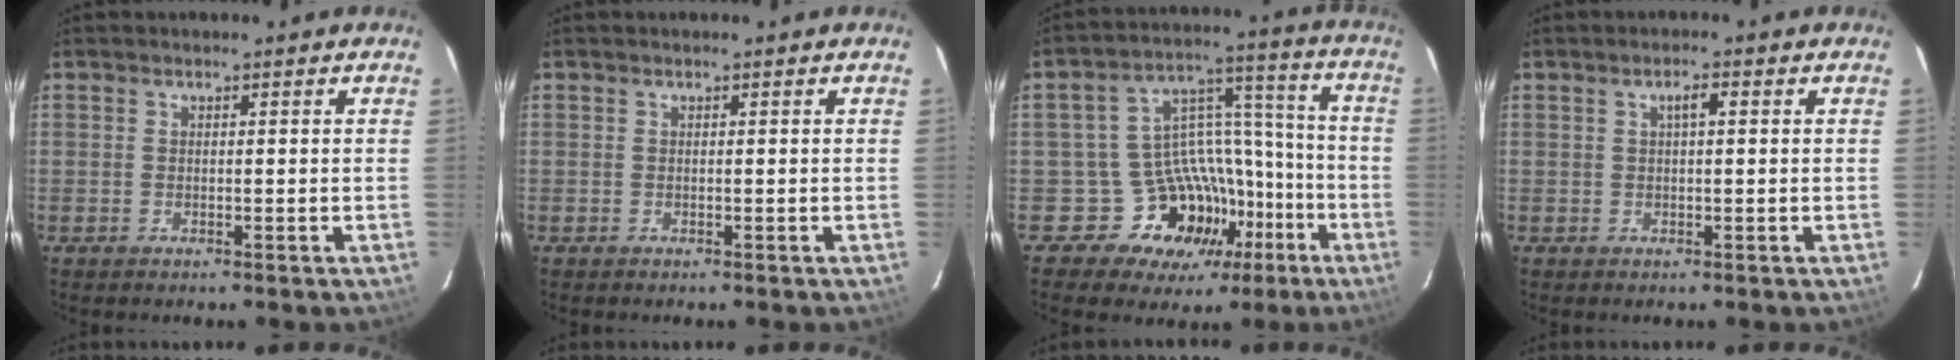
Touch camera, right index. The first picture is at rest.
{"total": 0.0}
{"total": 15.5, "force": [-9.3, 11.4, 5.0], "torque": [-0.083, 0.059, -0.126]}
{"total": 1.8, "force": [0.5, 0.5, 1.7], "torque": [-0.031, 0.008, 0.009]}